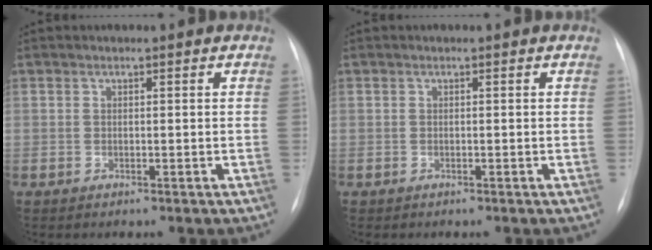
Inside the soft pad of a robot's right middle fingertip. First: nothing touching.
{"total": 0.0}